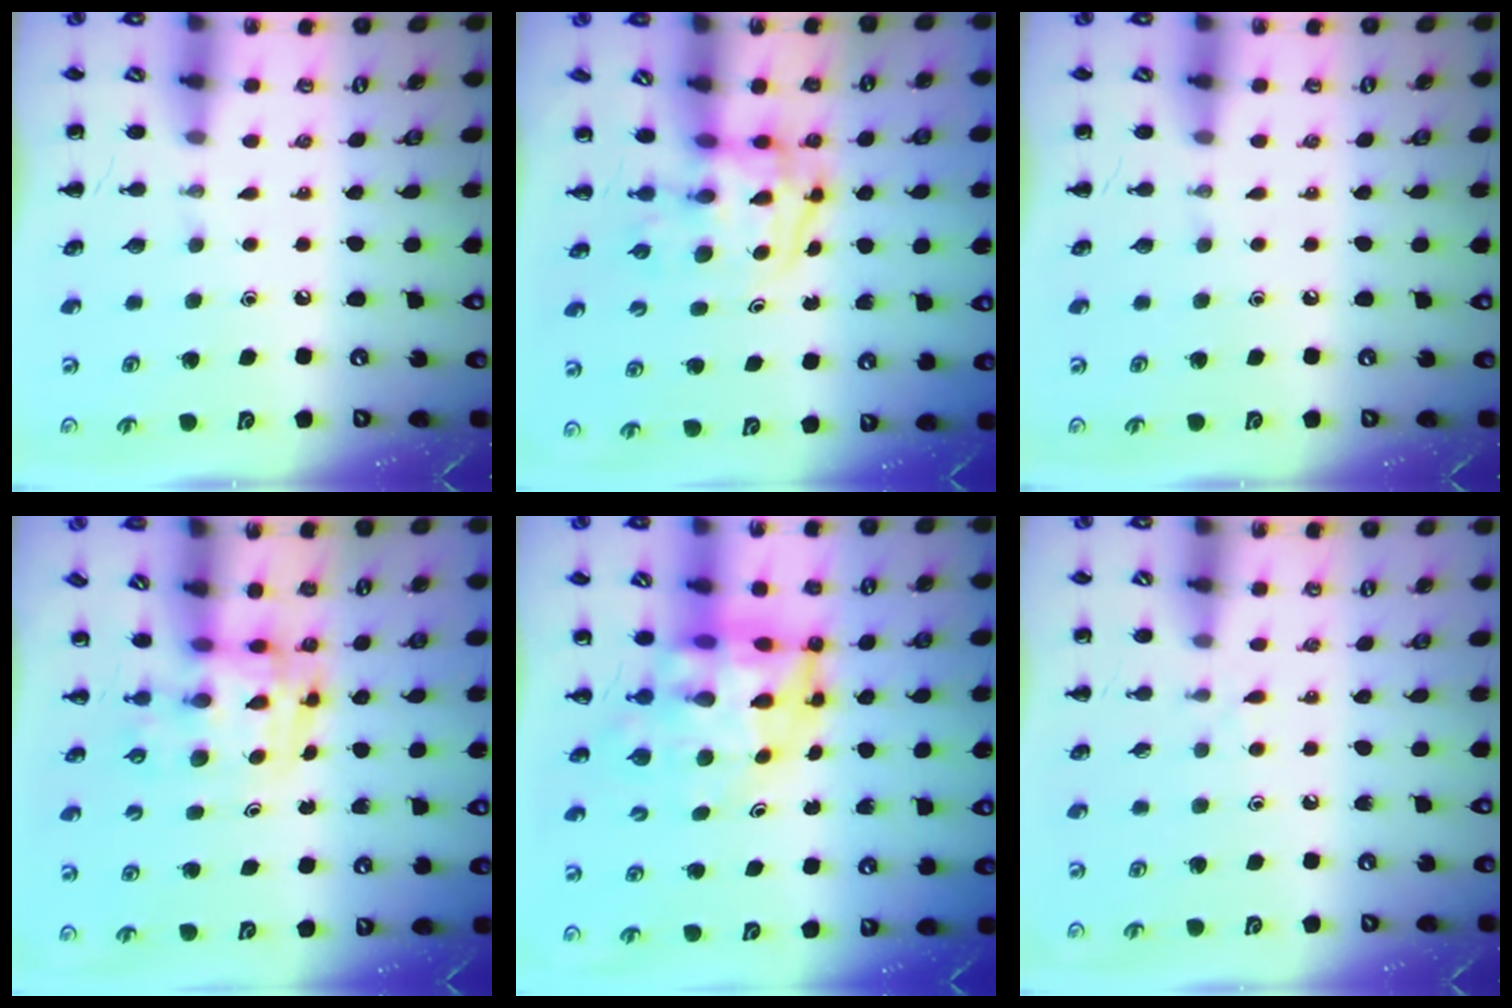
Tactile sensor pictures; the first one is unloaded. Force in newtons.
{"total": 3.8, "press": 3.7, "slide": 0.6}
{"total": 0.0}
{"total": 3.6, "press": 3.5, "slide": 0.7}
{"total": 9.3, "press": 8.8, "slide": 2.8}
{"total": 4.3, "press": 4.1, "slide": 1.6}